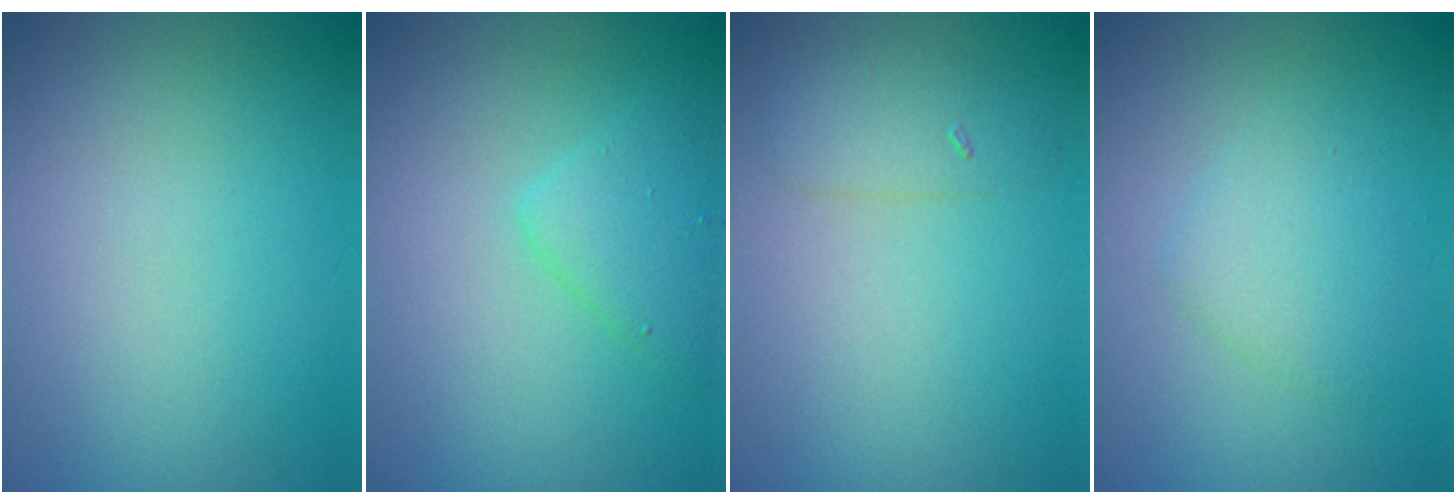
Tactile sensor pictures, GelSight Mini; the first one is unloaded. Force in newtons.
{"total": 2.8, "press": 2.8, "slide": 0.1}
{"total": 1.8, "press": 1.8, "slide": 0.1}
{"total": 2.4, "press": 2.4, "slide": 0.1}